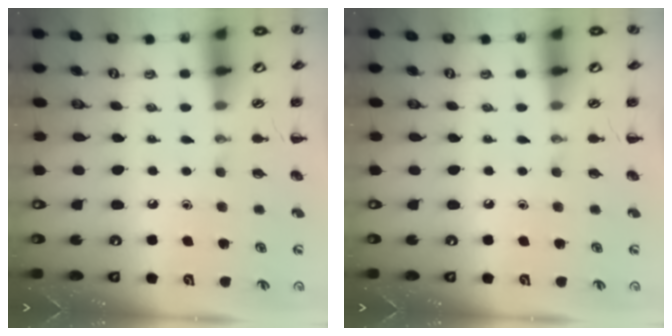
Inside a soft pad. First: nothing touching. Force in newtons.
{"total": 0.0}